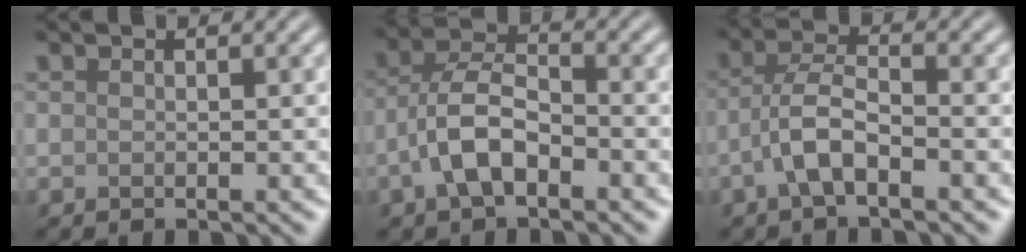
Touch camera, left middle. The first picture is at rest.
{"total": 5.0, "force": [-2.1, 2.3, 3.9], "torque": [-0.075, 0.011, -0.047]}
{"total": 4.0, "force": [-1.7, 1.4, 3.3], "torque": [-0.067, 0.008, -0.041]}